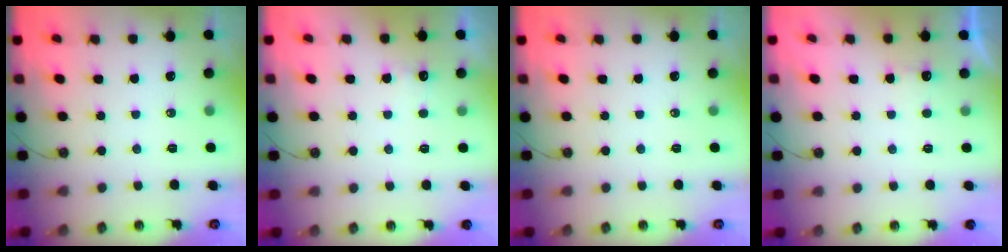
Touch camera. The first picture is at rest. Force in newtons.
{"total": 3.2, "press": 3.1, "slide": 0.8}
{"total": 0.0}
{"total": 1.9, "press": 1.8, "slide": 0.8}